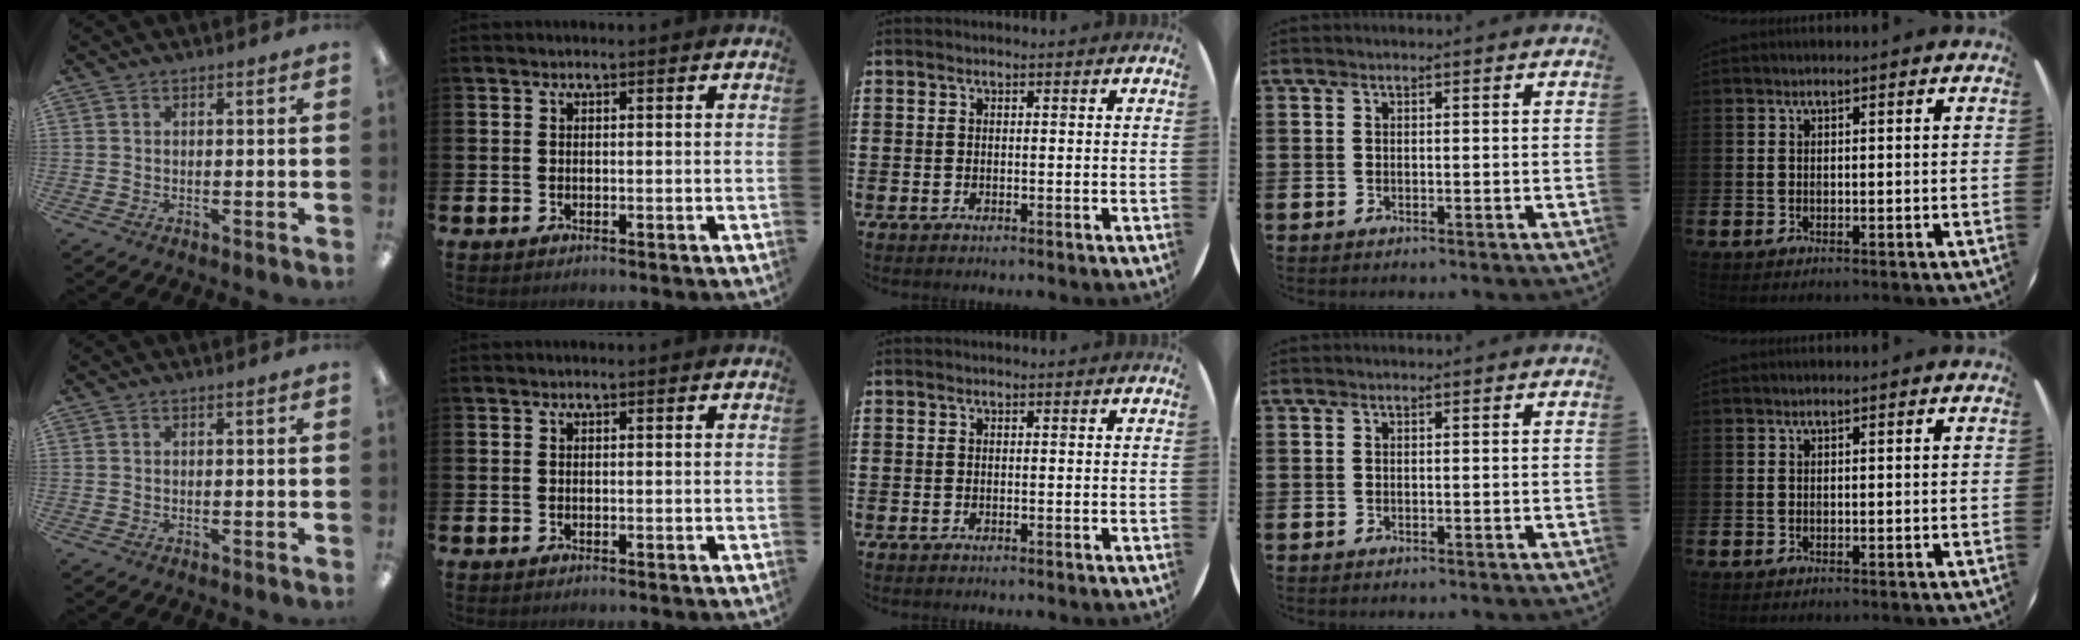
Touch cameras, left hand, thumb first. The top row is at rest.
{}